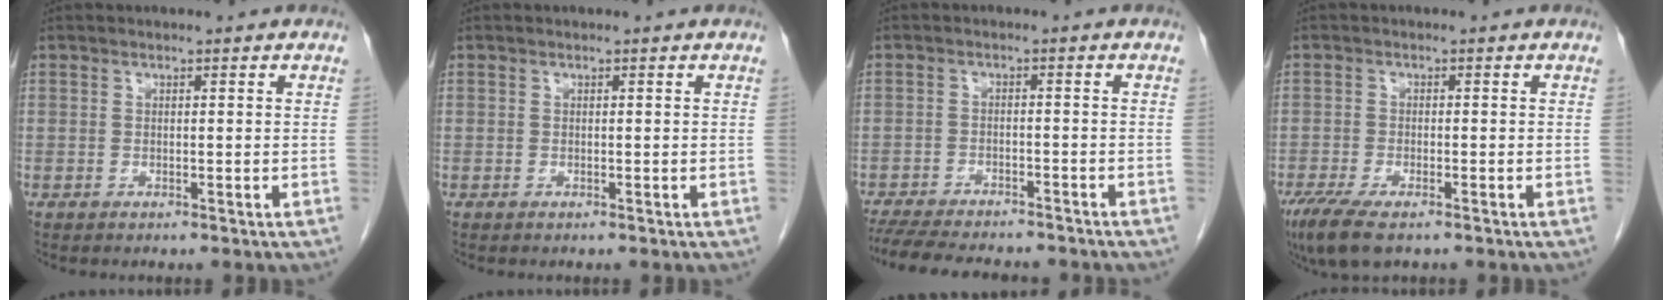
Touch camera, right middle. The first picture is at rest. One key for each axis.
{"total": 0.0}
{"total": 14.8, "fx": -13.0, "fy": 3.3, "fz": 6.4, "tx": -0.129, "ty": -0.018, "tz": -0.179}
{"total": 6.8, "fx": -4.6, "fy": 1.9, "fz": 4.5, "tx": -0.086, "ty": -0.017, "tz": -0.077}